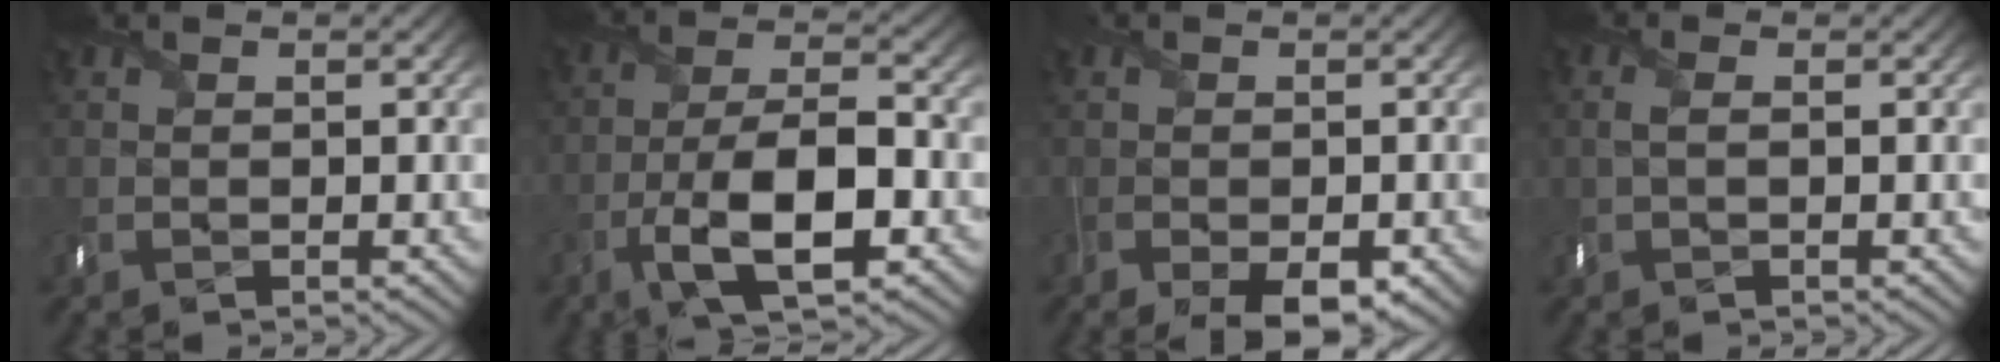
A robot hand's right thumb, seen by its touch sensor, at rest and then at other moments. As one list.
[{"total": 9.8, "force": [-4.1, 3.4, 8.2], "torque": [-0.149, 0.000, -0.080]}, {"total": 4.5, "force": [-2.5, 2.1, 3.0], "torque": [-0.065, -0.015, -0.043]}, {"total": 1.9, "force": [-0.1, 0.6, 1.8], "torque": [-0.048, 0.003, -0.003]}]